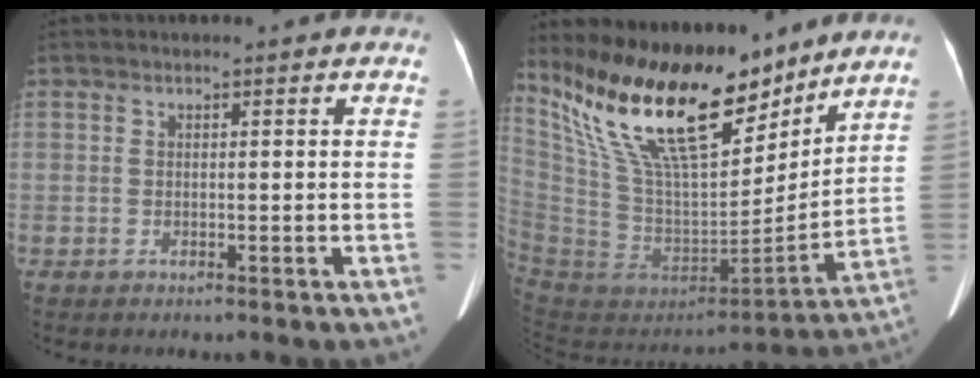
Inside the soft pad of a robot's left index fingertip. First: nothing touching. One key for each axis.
{"total": 25.2, "fx": 18.8, "fy": 9.3, "fz": 13.9, "tx": -0.280, "ty": -0.001, "tz": 0.332}